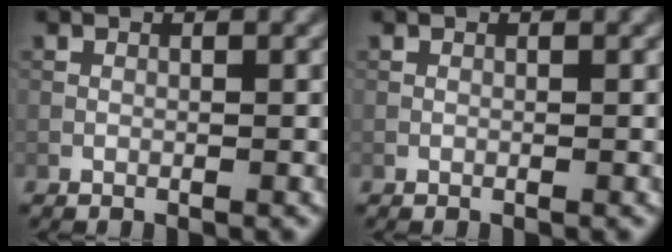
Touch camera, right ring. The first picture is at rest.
{"total": 0.0}